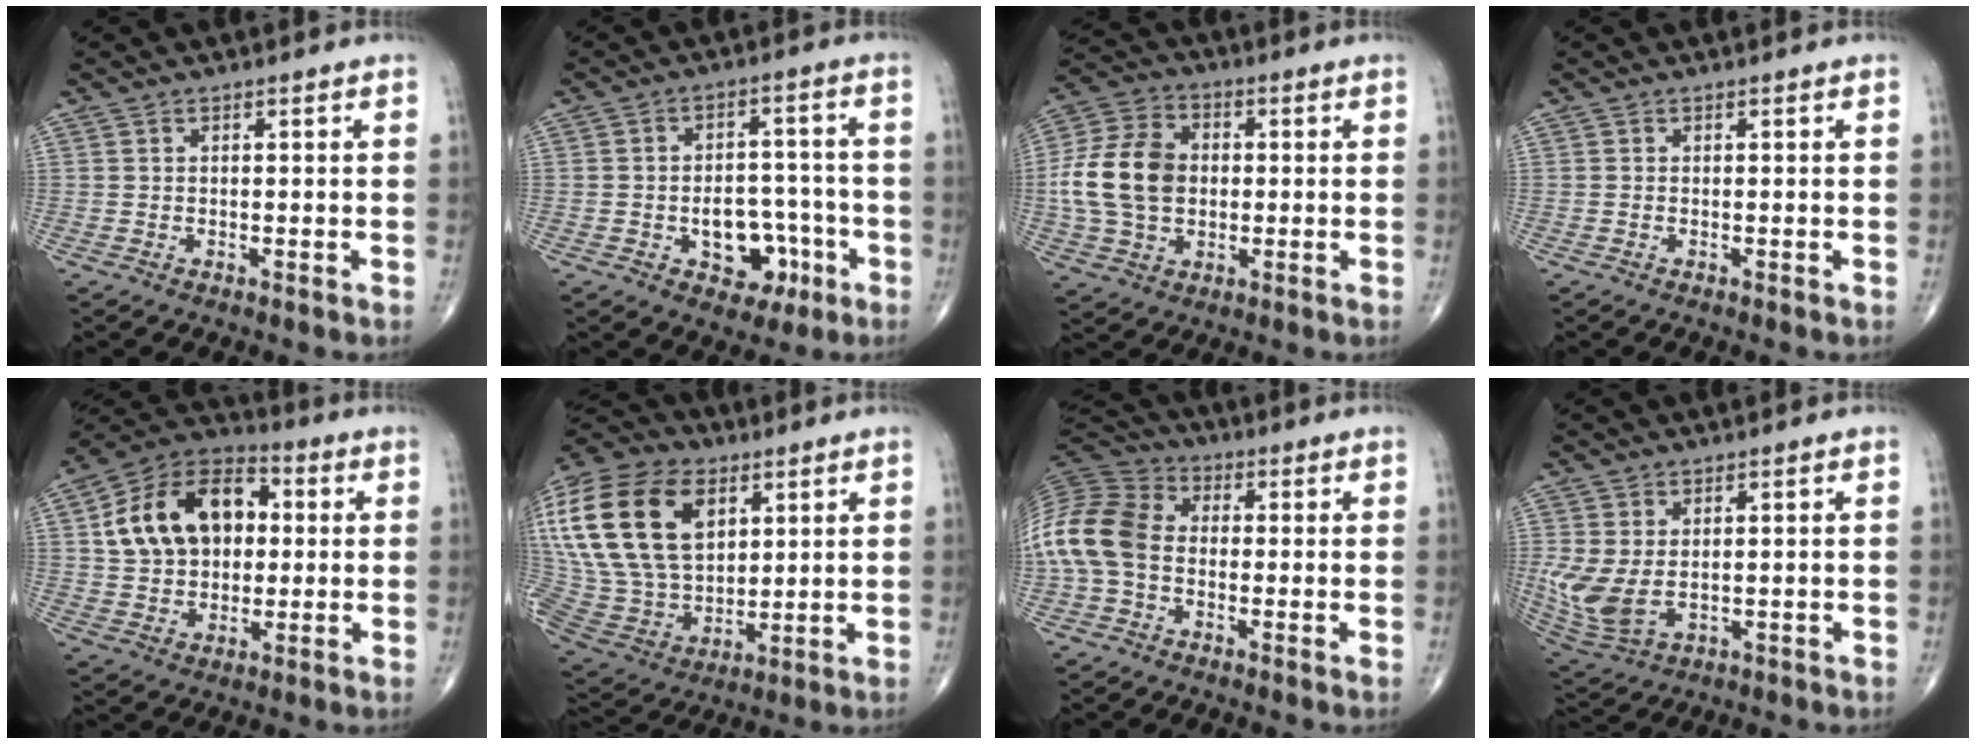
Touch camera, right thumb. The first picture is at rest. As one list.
[{"total": 9.6, "force": [-3.6, 6.7, 6.0], "torque": [-0.046, 0.038, -0.044]}, {"total": 14.9, "force": [-0.1, 10.9, 10.2], "torque": [-0.185, 0.019, -0.004]}, {"total": 0.0}, {"total": 17.8, "force": [3.0, 12.6, 12.2], "torque": [-0.180, 0.022, 0.046]}, {"total": 27.4, "force": [8.8, 17.6, 19.1], "torque": [-0.401, 0.004, 0.170]}, {"total": 13.5, "force": [-1.7, 9.9, 9.1], "torque": [-0.194, 0.032, -0.043]}, {"total": 9.3, "force": [0.3, 5.8, 7.2], "torque": [-0.169, -0.007, 0.025]}]